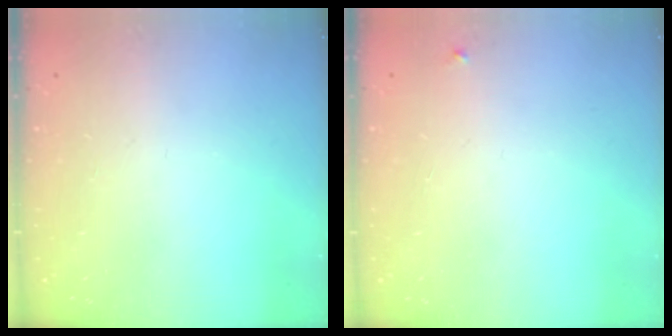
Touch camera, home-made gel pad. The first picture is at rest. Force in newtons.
{"total": 3.3, "press": 3.3, "slide": 0.4}